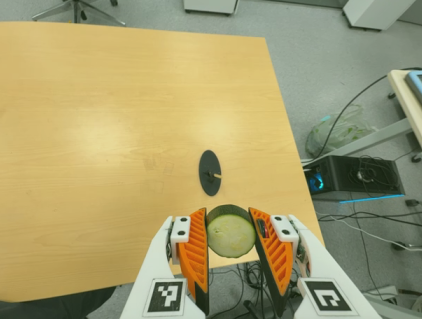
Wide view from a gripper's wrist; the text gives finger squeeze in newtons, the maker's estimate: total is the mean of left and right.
{"total": 12.0, "left": 12.3, "right": 11.8}